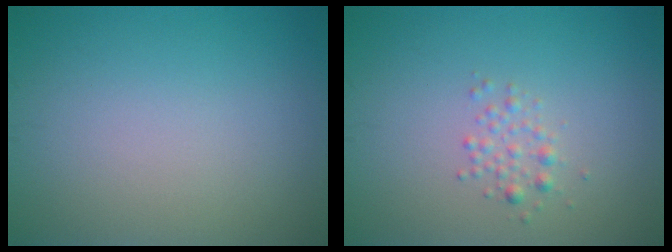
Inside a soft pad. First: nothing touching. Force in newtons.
{"total": 1.4, "press": 1.4, "slide": 0.1}